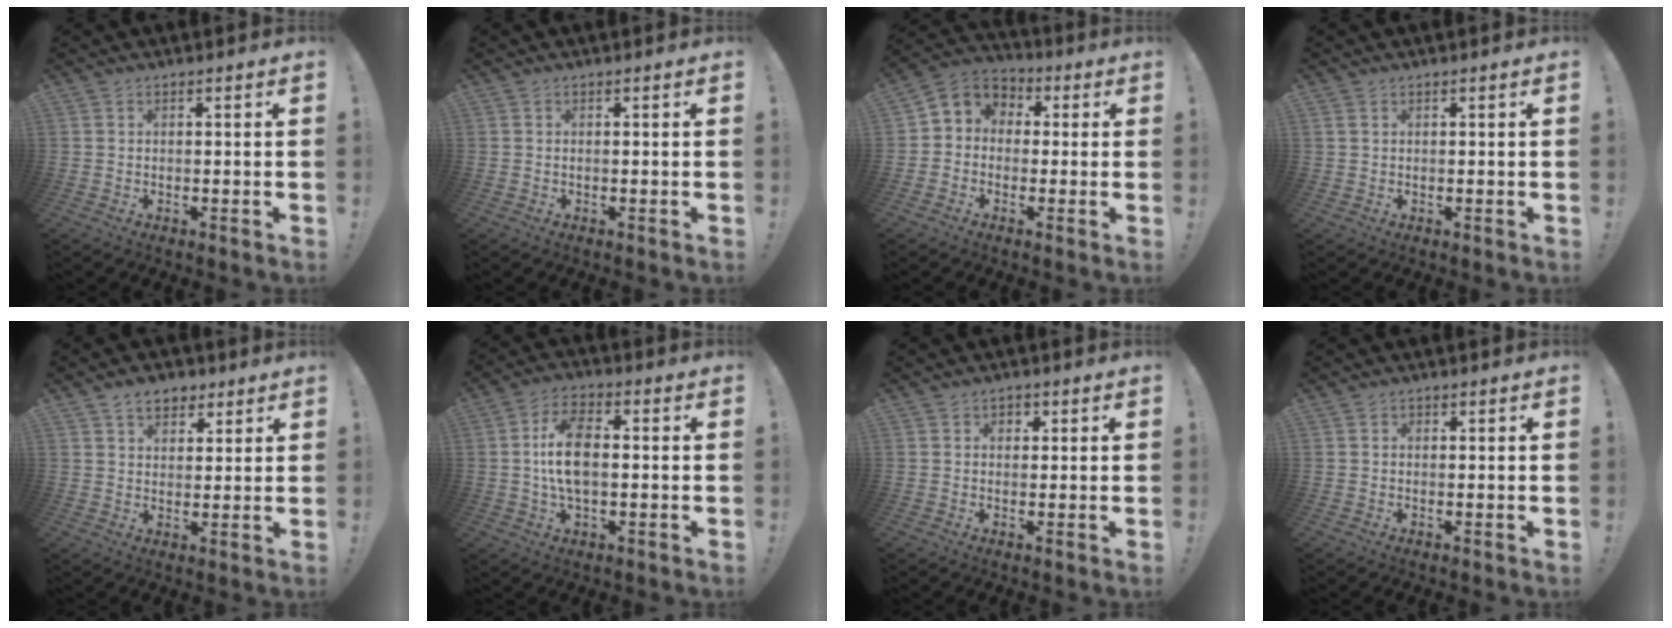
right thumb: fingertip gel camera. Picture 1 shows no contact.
{"total": 0.0}
{"total": 5.6, "force": [-1.1, 5.2, 1.8], "torque": [-0.027, 0.011, -0.014]}
{"total": 1.2, "force": [0.6, 0.8, 0.6], "torque": [-0.019, 0.005, 0.014]}
{"total": 6.8, "force": [4.1, 4.7, 2.8], "torque": [-0.039, -0.013, 0.075]}
{"total": 11.4, "force": [0.1, 6.5, 9.4], "torque": [-0.165, 0.003, 0.000]}
{"total": 1.7, "force": [0.3, 1.5, 0.6], "torque": [0.004, -0.004, 0.002]}
{"total": 0.5, "force": [0.0, 0.5, 0.0], "torque": [0.000, 0.001, 0.000]}